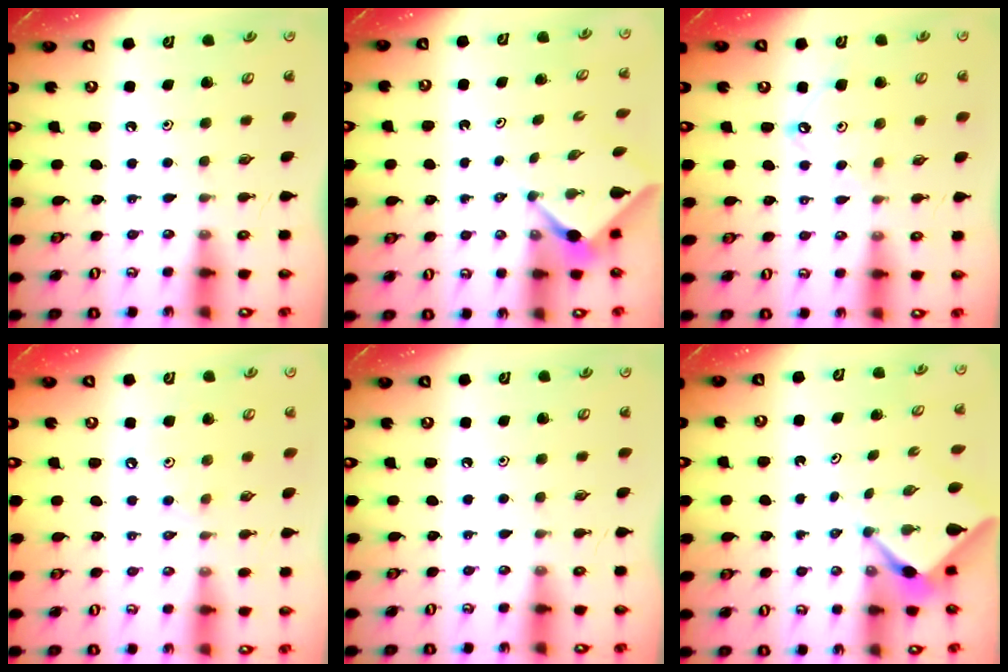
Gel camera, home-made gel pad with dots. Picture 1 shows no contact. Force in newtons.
{"total": 2.4, "press": 2.4, "slide": 0.3}
{"total": 6.8, "press": 6.7, "slide": 0.8}
{"total": 1.1, "press": 1.1, "slide": 0.3}
{"total": 0.0}
{"total": 2.3, "press": 2.3, "slide": 0.3}